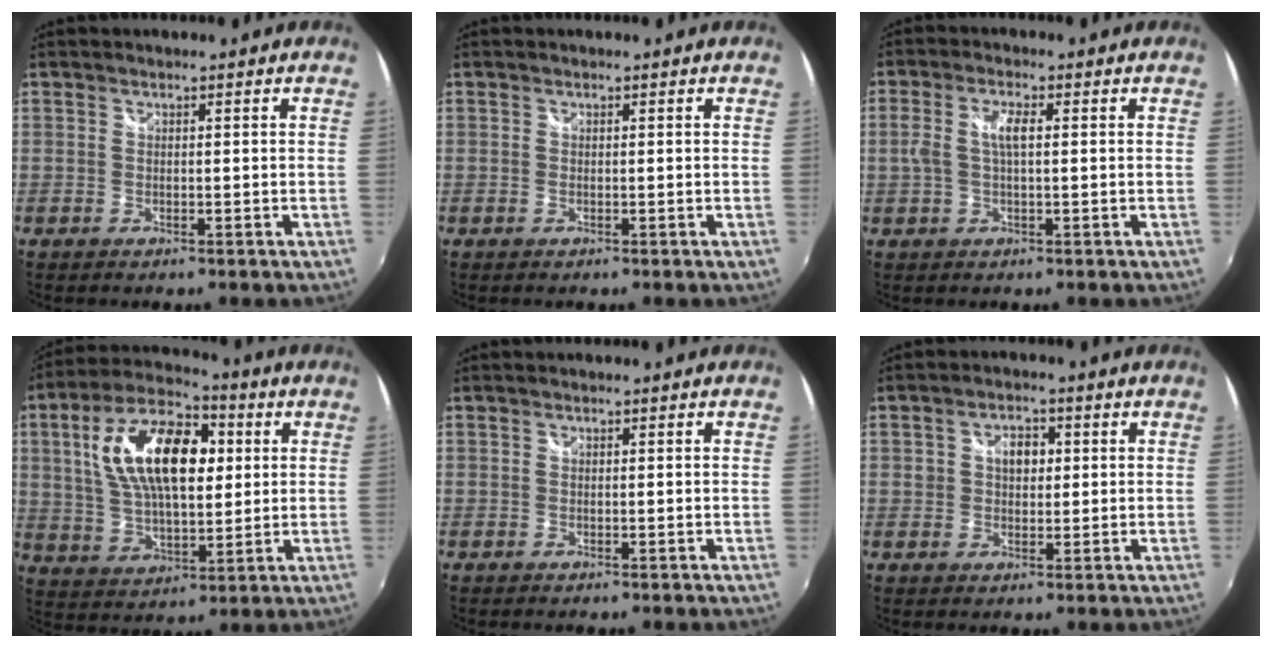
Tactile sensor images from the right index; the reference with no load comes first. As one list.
[{"total": 0.0}, {"total": 4.6, "force": [0.4, 1.5, 4.3], "torque": [-0.085, 0.004, 0.010]}, {"total": 18.6, "force": [4.2, 9.3, 15.6], "torque": [-0.291, 0.027, 0.076]}, {"total": 0.0}, {"total": 4.6, "force": [0.9, 3.4, 3.0], "torque": [-0.041, 0.009, 0.013]}]